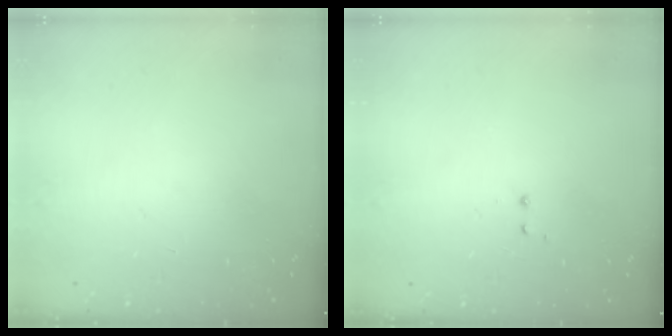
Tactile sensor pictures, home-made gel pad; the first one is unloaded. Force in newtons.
{"total": 1.2, "press": 1.1, "slide": 0.6}